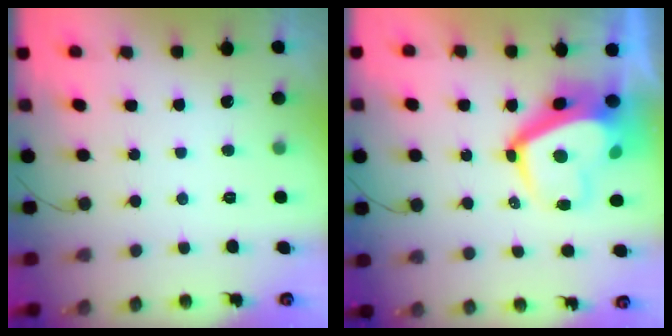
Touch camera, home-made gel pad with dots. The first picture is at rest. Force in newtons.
{"total": 12.4, "press": 12.3, "slide": 1.4}